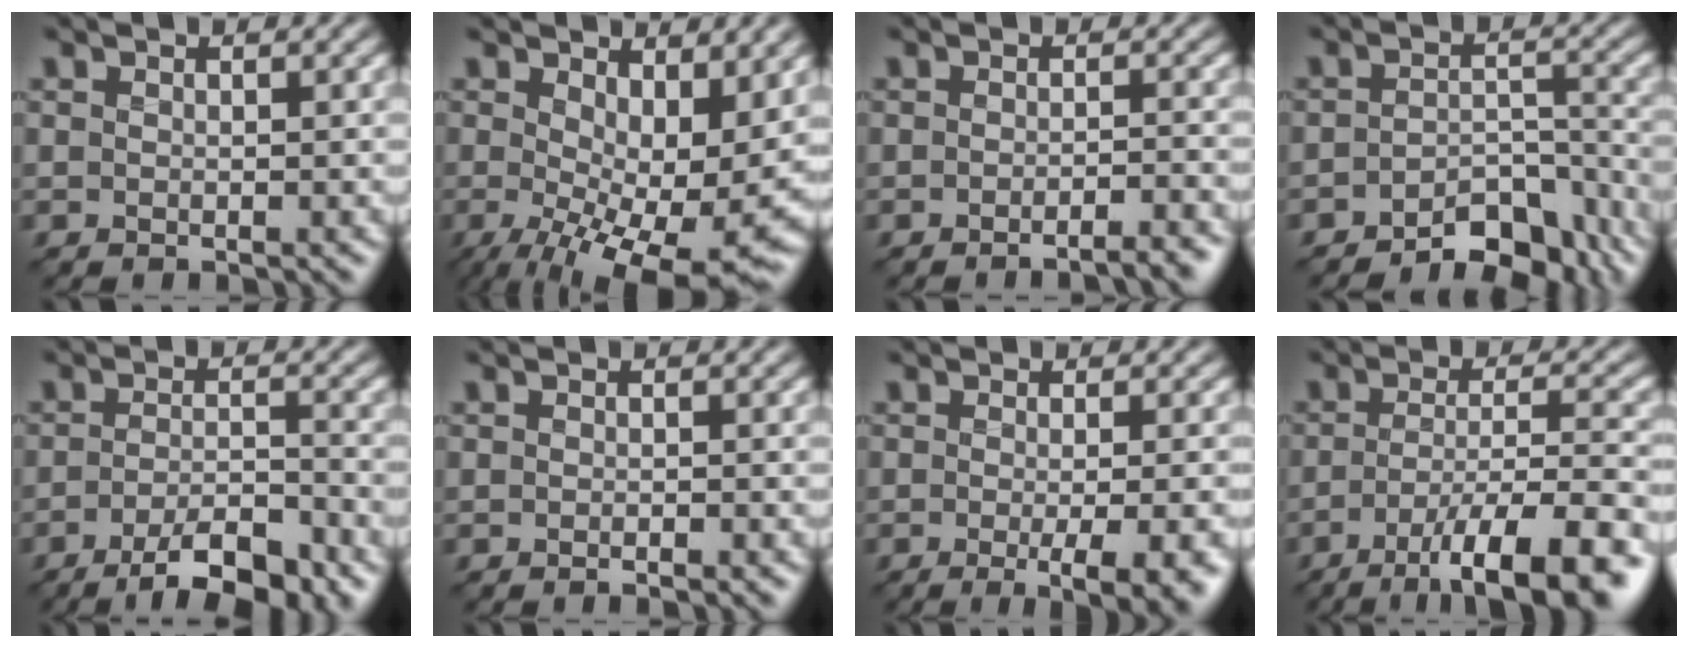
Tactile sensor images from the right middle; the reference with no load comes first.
{"total": 11.5, "force": [-0.7, 5.2, 10.2], "torque": [-0.162, -0.021, 0.001]}
{"total": 3.1, "force": [-2.3, 0.5, 2.0], "torque": [-0.021, 0.009, -0.036]}
{"total": 6.0, "force": [-4.6, 2.2, 3.2], "torque": [-0.039, 0.004, -0.071]}
{"total": 6.4, "force": [-4.1, 1.7, 4.6], "torque": [-0.079, -0.001, -0.066]}
{"total": 1.1, "force": [-0.7, 0.2, 0.9], "torque": [-0.009, -0.002, -0.011]}
{"total": 6.2, "force": [-2.0, 1.9, 5.5], "torque": [-0.057, -0.011, -0.018]}
{"total": 10.2, "force": [-5.6, 2.5, 8.2], "torque": [-0.125, -0.003, -0.086]}